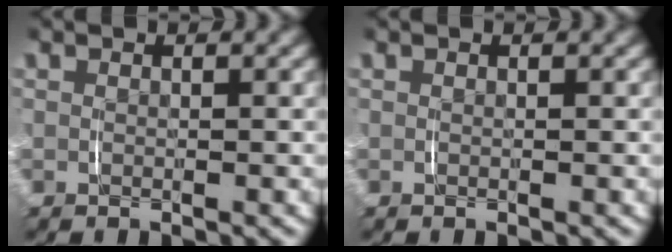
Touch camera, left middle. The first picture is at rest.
{"total": 0.0}